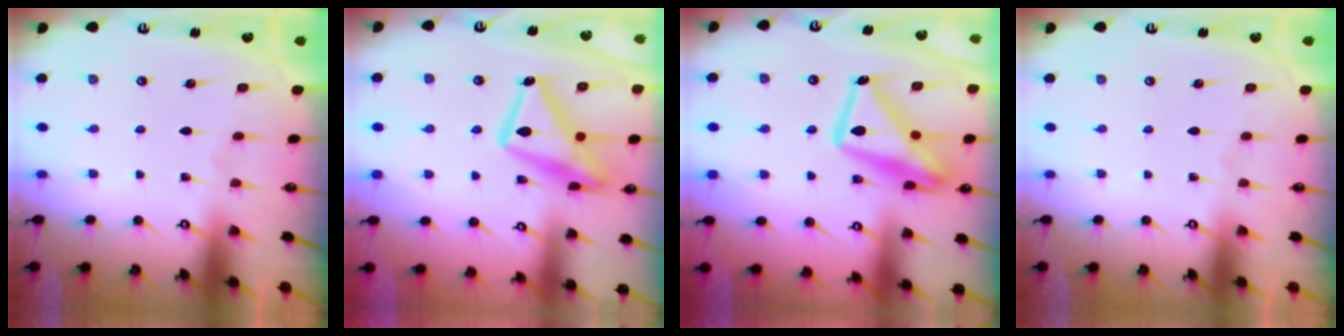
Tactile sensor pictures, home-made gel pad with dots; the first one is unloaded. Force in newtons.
{"total": 19.0, "press": 19.0, "slide": 1.3}
{"total": 17.5, "press": 17.4, "slide": 1.6}
{"total": 0.0}